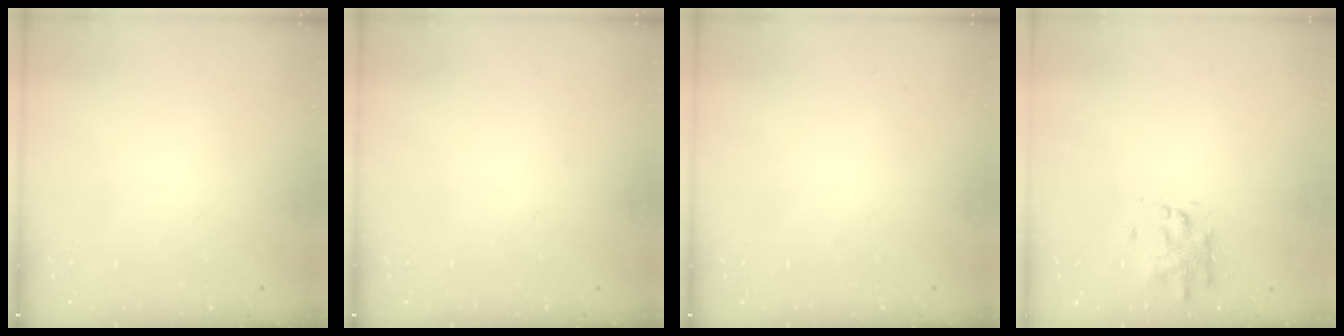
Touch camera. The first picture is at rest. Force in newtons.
{"total": 0.0}
{"total": 0.0}
{"total": 2.6, "press": 2.5, "slide": 0.9}